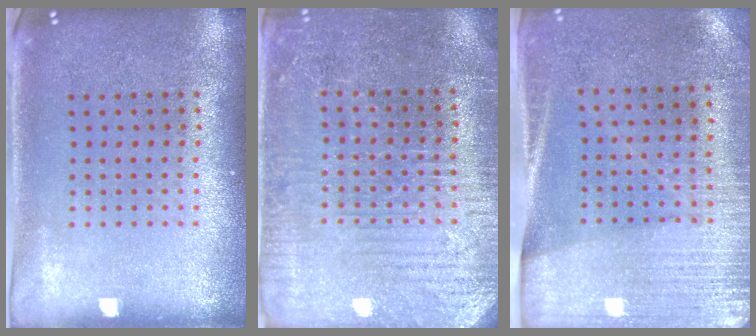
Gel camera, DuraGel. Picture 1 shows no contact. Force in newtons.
{"total": 3.2, "press": 3.1, "slide": 0.7}
{"total": 2.9, "press": 2.6, "slide": 1.3}